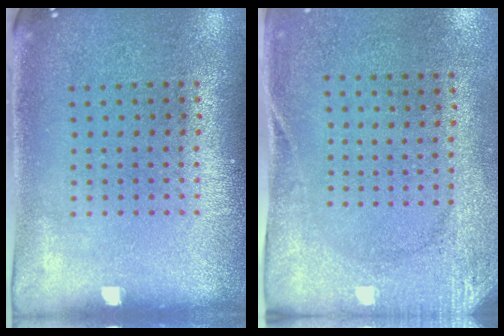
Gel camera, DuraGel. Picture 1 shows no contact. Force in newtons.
{"total": 2.7, "press": 2.1, "slide": 1.7}